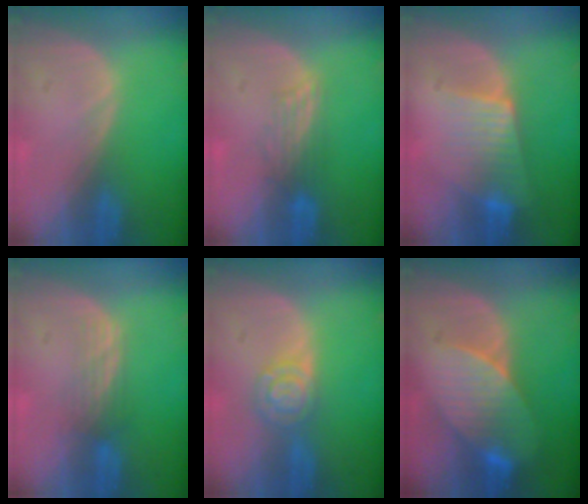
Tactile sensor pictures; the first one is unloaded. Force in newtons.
{"total": 2.7, "press": 2.7, "slide": 0.4}
{"total": 6.7, "press": 6.2, "slide": 2.5}
{"total": 3.2, "press": 2.6, "slide": 1.9}
{"total": 5.1, "press": 4.5, "slide": 2.6}
{"total": 8.0, "press": 7.8, "slide": 2.0}